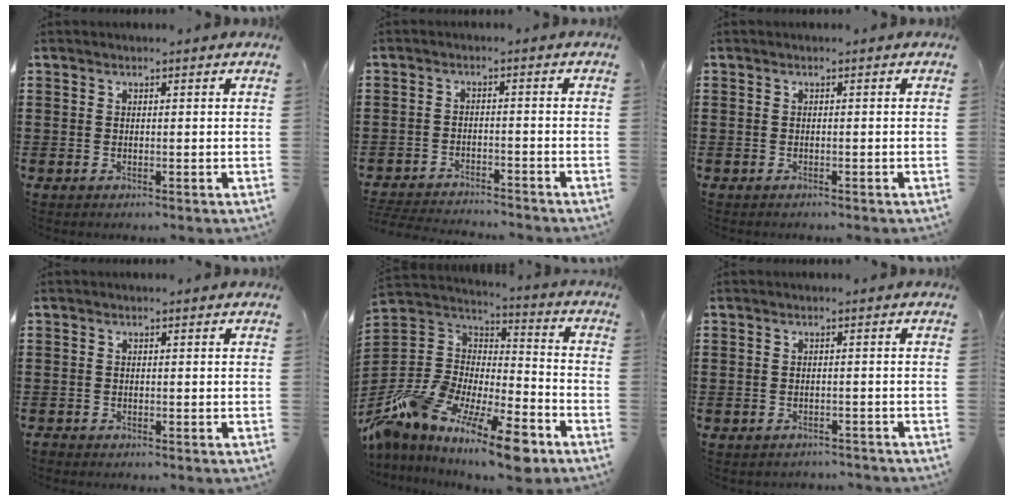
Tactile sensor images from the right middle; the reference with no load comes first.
{"total": 3.8, "force": [-3.8, 0.5, 0.0], "torque": [-0.010, 0.001, -0.083]}
{"total": 0.5, "force": [-0.5, 0.2, 0.0], "torque": [-0.002, 0.001, -0.012]}
{"total": 0.9, "force": [-0.8, 0.3, -0.1], "torque": [-0.001, 0.004, -0.019]}
{"total": 14.6, "force": [-11.5, 4.5, 7.8], "torque": [-0.168, 0.033, -0.221]}
{"total": 1.5, "force": [-1.4, 0.3, -0.1], "torque": [-0.004, 0.002, -0.032]}